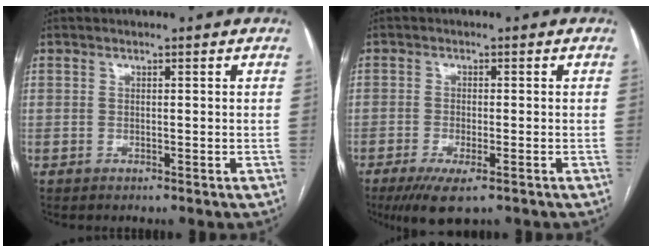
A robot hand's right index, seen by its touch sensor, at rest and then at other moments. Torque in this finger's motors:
{"motor_torque": [0.82, -0.27, 0.30, 0.06]}